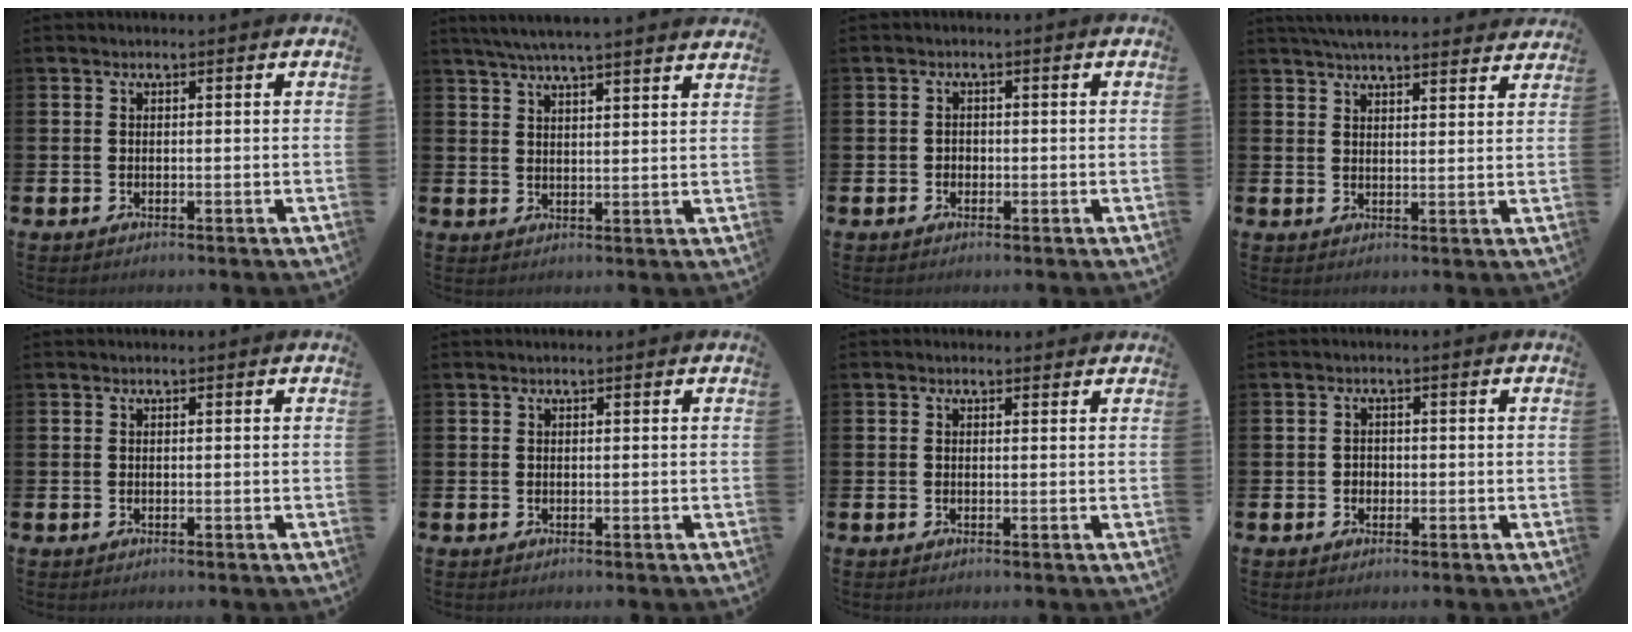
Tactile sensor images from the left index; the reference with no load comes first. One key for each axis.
{"total": 5.4, "fx": 5.1, "fy": -0.4, "fz": 1.5, "tx": -0.049, "ty": -0.017, "tz": 0.093}
{"total": 1.0, "fx": -0.4, "fy": 0.9, "fz": 0.2, "tx": -0.001, "ty": 0.004, "tz": -0.010}
{"total": 5.0, "fx": 4.9, "fy": 0.5, "fz": 1.1, "tx": -0.025, "ty": -0.020, "tz": 0.089}
{"total": 0.0}
{"total": 0.0}
{"total": 0.6, "fx": 0.4, "fy": 0.4, "fz": 0.2, "tx": 0.005, "ty": 0.002, "tz": 0.004}
{"total": 1.3, "fx": -0.4, "fy": 1.2, "fz": 0.3, "tx": 0.004, "ty": 0.001, "tz": -0.012}